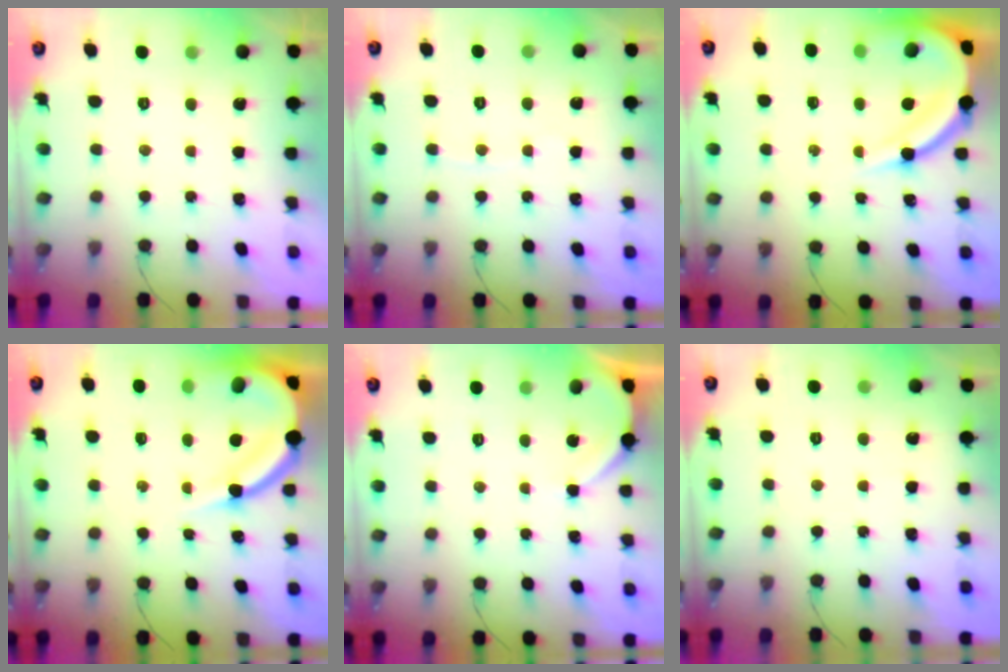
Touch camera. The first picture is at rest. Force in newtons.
{"total": 2.2, "press": 2.2, "slide": 0.2}
{"total": 11.5, "press": 11.4, "slide": 0.9}
{"total": 13.3, "press": 13.3, "slide": 1.3}
{"total": 3.1, "press": 3.1, "slide": 0.5}
{"total": 3.0, "press": 3.0, "slide": 0.3}